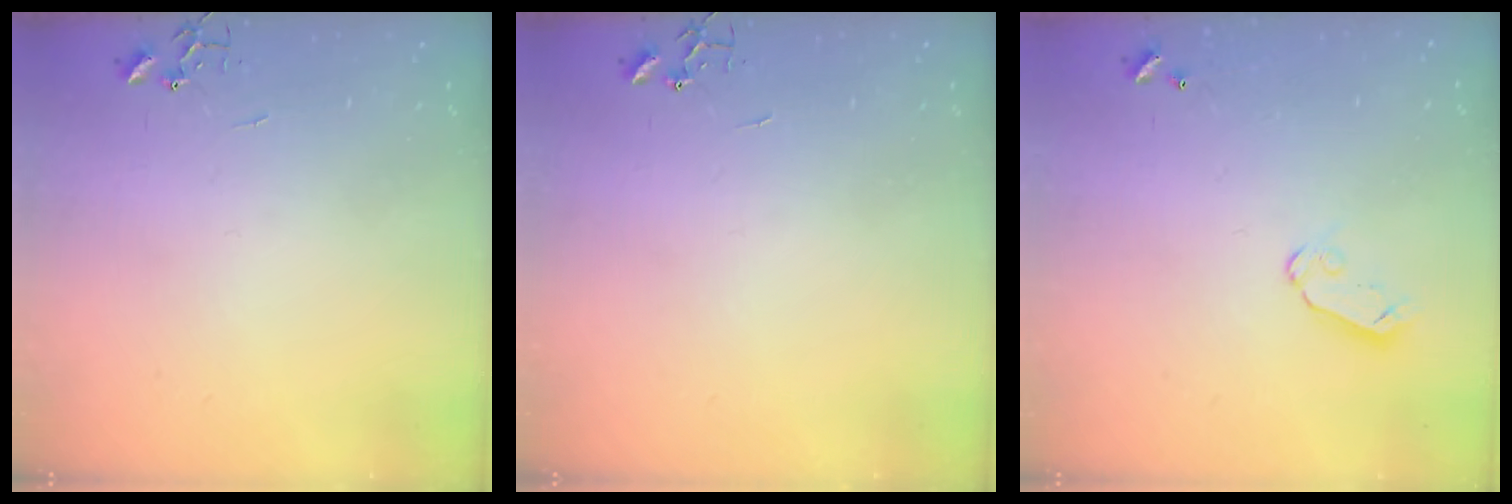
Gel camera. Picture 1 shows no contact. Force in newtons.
{"total": 0.0}
{"total": 5.4, "press": 5.4, "slide": 0.5}